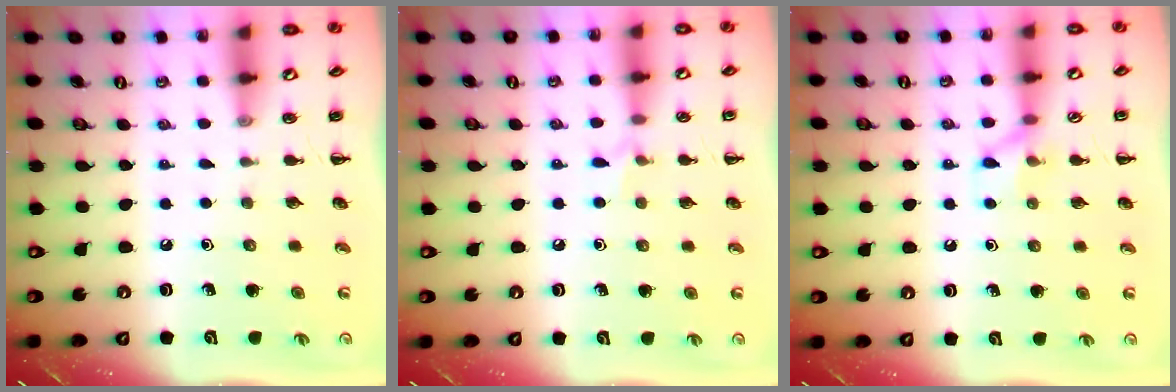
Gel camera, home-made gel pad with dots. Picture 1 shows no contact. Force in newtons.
{"total": 5.0, "press": 4.7, "slide": 1.7}
{"total": 6.6, "press": 6.5, "slide": 0.9}